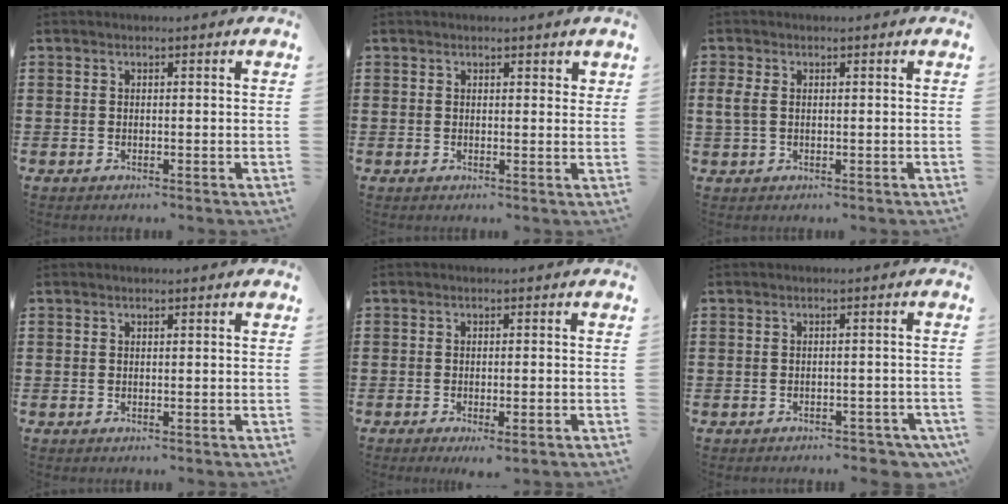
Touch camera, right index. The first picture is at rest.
{"total": 1.0, "force": [0.8, 0.5, 0.2], "torque": [0.002, 0.001, 0.014]}
{"total": 2.5, "force": [0.3, 1.5, 2.0], "torque": [-0.065, -0.003, -0.003]}
{"total": 0.0}
{"total": 1.1, "force": [-0.8, 0.1, 0.8], "torque": [-0.015, -0.004, -0.014]}
{"total": 1.9, "force": [-1.8, 0.6, 0.1], "torque": [-0.009, 0.001, -0.039]}